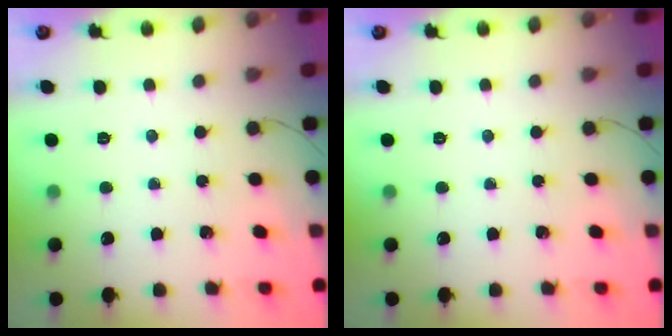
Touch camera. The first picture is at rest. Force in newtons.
{"total": 0.0}